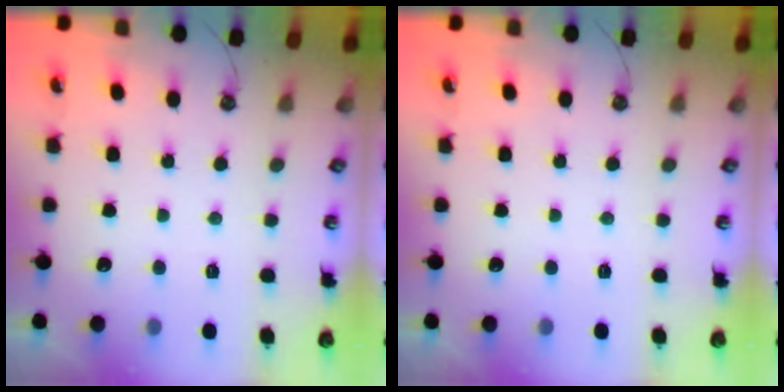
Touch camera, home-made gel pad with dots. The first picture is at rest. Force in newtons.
{"total": 0.0}